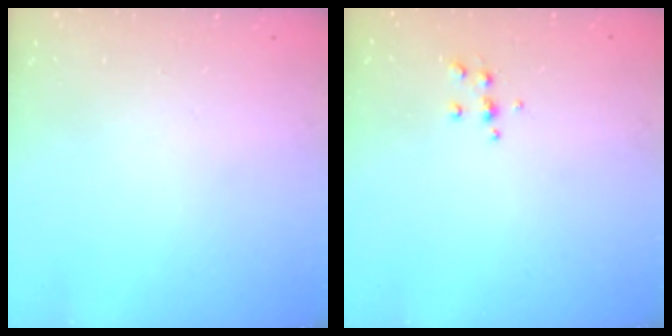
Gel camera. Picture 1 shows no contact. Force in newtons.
{"total": 5.2, "press": 5.0, "slide": 1.1}